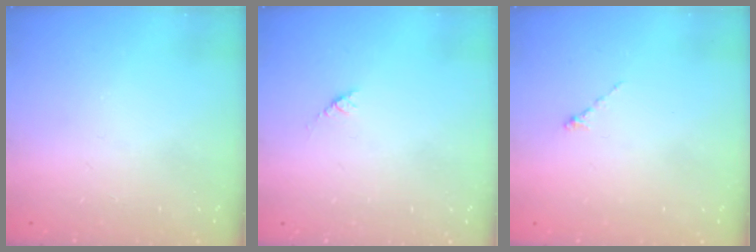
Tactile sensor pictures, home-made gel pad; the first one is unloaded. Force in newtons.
{"total": 2.7, "press": 2.6, "slide": 0.4}
{"total": 0.0}